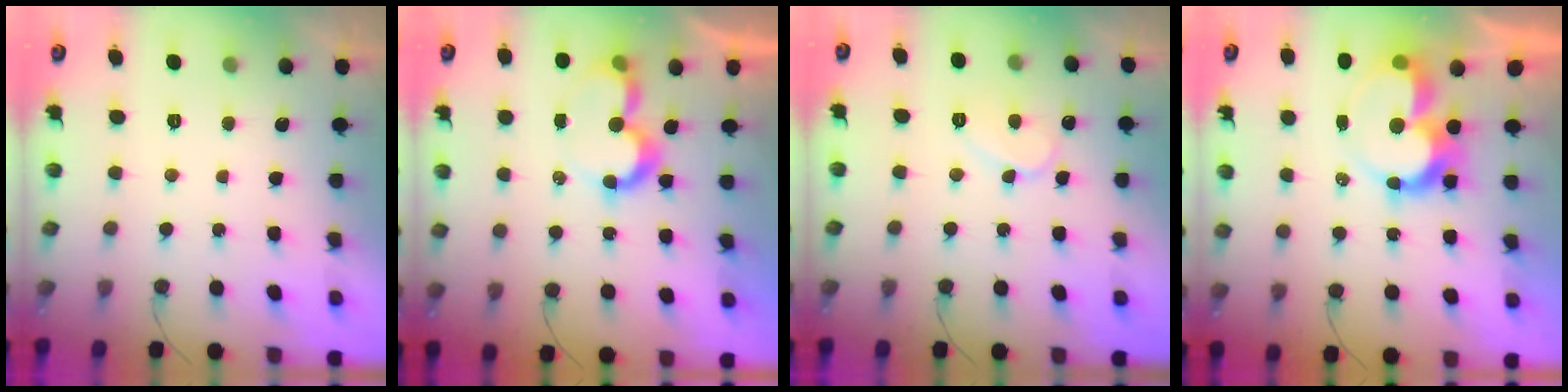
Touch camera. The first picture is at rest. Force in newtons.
{"total": 8.3, "press": 8.3, "slide": 0.7}
{"total": 6.8, "press": 6.8, "slide": 0.6}
{"total": 11.8, "press": 11.8, "slide": 1.2}